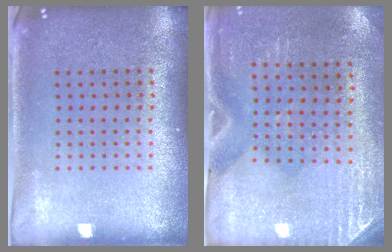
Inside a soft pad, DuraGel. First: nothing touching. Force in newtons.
{"total": 2.9, "press": 2.5, "slide": 1.4}